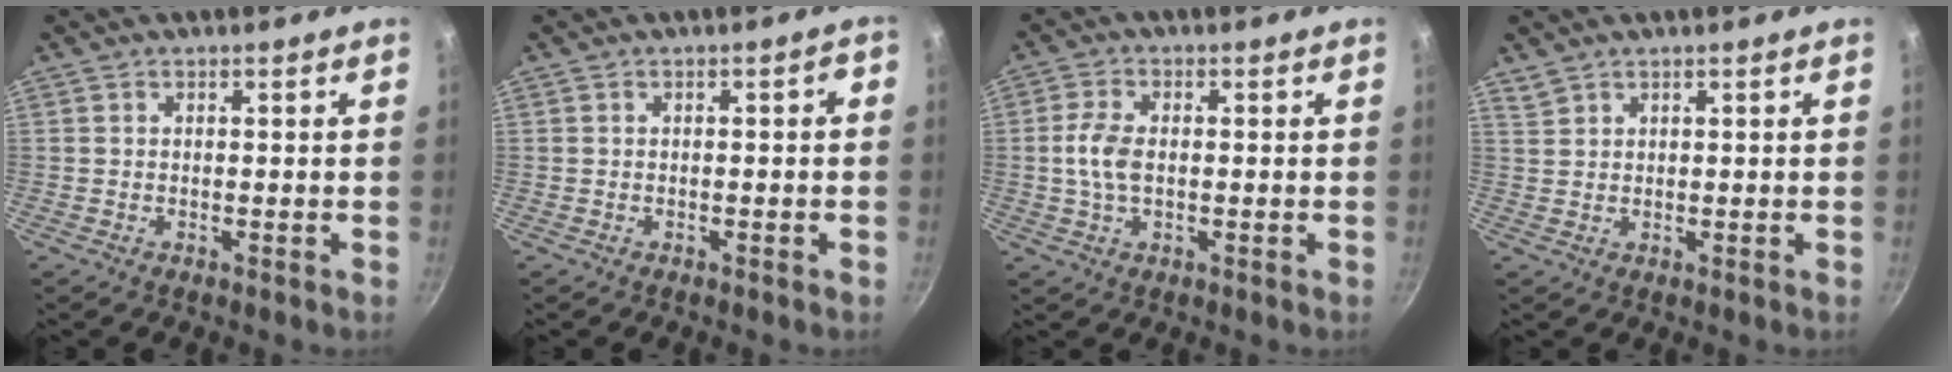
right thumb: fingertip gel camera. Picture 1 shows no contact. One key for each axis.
{"total": 1.6, "fx": -0.5, "fy": 0.6, "fz": 1.4, "tx": -0.019, "ty": 0.014, "tz": -0.002}
{"total": 5.6, "fx": -0.1, "fy": 3.3, "fz": 4.5, "tx": -0.091, "ty": 0.011, "tz": -0.004}
{"total": 1.8, "fx": 1.6, "fy": 0.8, "fz": 0.3, "tx": -0.004, "ty": 0.002, "tz": 0.036}